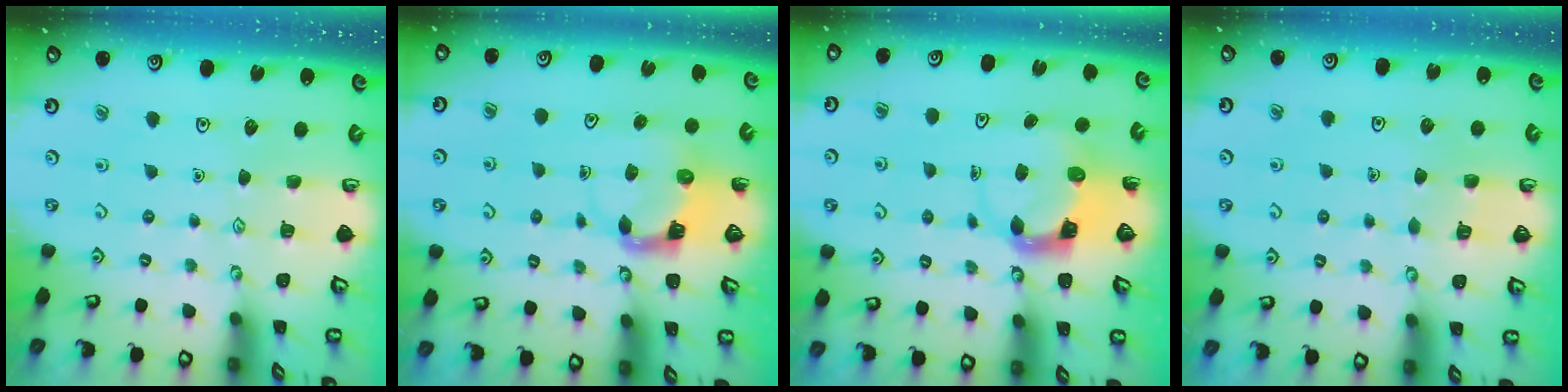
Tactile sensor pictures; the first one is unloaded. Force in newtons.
{"total": 3.9, "press": 3.9, "slide": 0.6}
{"total": 3.7, "press": 3.7, "slide": 0.5}
{"total": 3.3, "press": 3.3, "slide": 0.3}